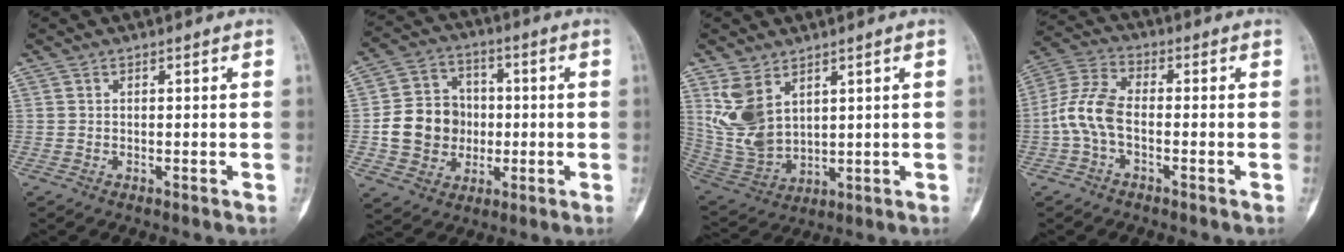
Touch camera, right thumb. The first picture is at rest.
{"total": 13.0, "force": [-1.2, 11.5, 5.9], "torque": [-0.072, 0.021, -0.021]}
{"total": 10.7, "force": [4.7, 6.6, 6.9], "torque": [-0.133, -0.020, 0.119]}
{"total": 8.4, "force": [-1.8, 4.5, 6.8], "torque": [-0.151, 0.026, -0.046]}